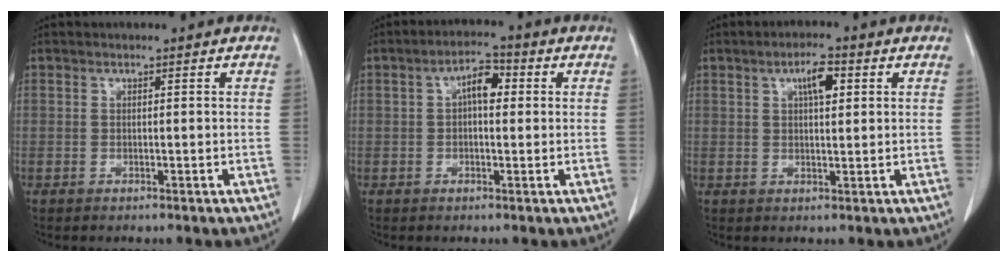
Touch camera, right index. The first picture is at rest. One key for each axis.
{"total": 4.7, "fx": 0.8, "fy": 2.1, "fz": 4.1, "tx": -0.069, "ty": 0.018, "tz": 0.010}
{"total": 4.3, "fx": 1.6, "fy": 1.2, "fz": 3.8, "tx": -0.066, "ty": 0.006, "tz": 0.027}